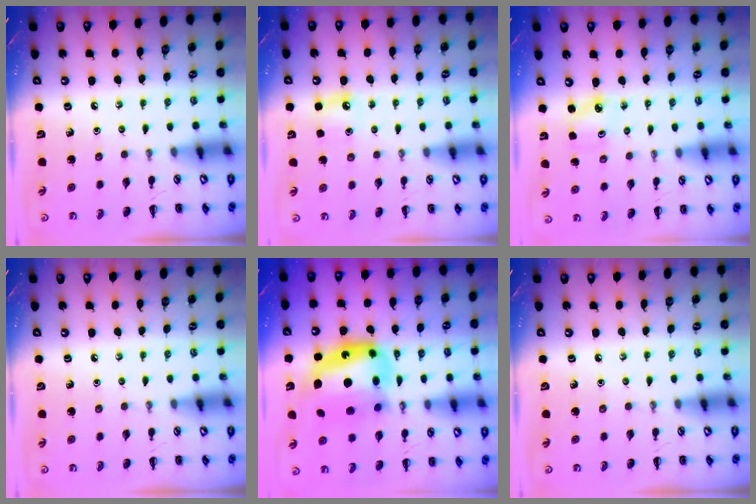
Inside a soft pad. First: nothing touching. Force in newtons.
{"total": 3.8, "press": 3.6, "slide": 1.4}
{"total": 2.5, "press": 2.5, "slide": 0.5}
{"total": 0.0}
{"total": 18.5, "press": 17.9, "slide": 4.7}
{"total": 0.0}